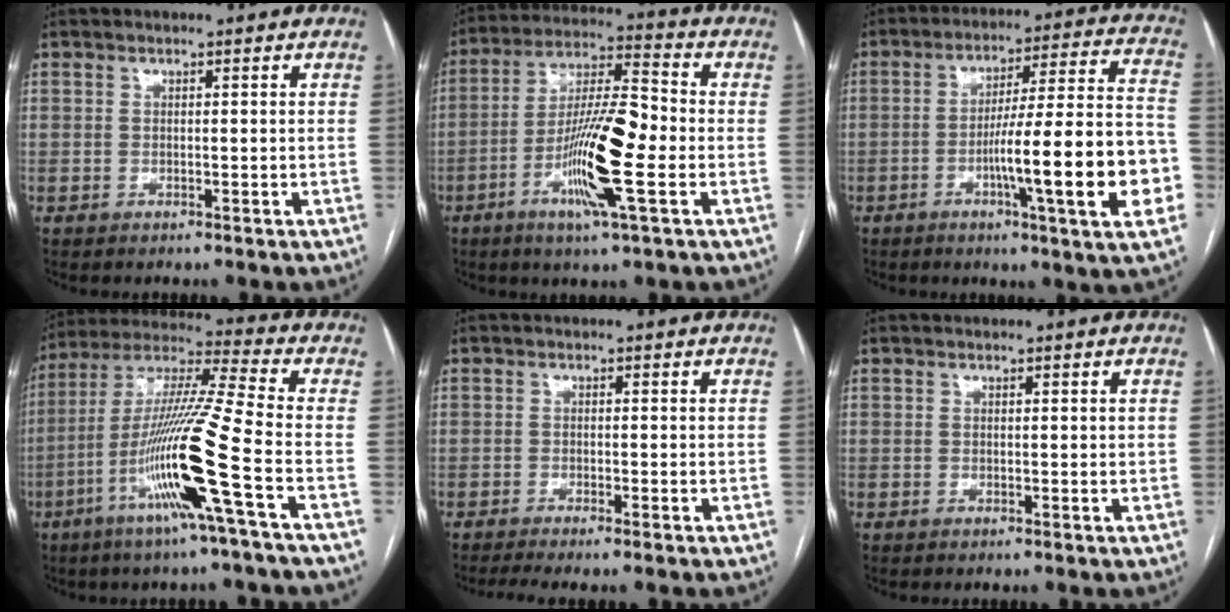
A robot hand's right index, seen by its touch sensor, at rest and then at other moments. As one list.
[{"total": 14.2, "force": [-4.0, 1.2, 13.5], "torque": [-0.252, -0.002, -0.077]}, {"total": 19.5, "force": [-5.5, 0.3, 18.7], "torque": [-0.233, 0.010, -0.079]}, {"total": 17.3, "force": [-6.4, -1.7, 16.0], "torque": [-0.315, -0.016, -0.127]}, {"total": 2.9, "force": [-2.1, 0.0, 2.0], "torque": [-0.034, -0.005, -0.041]}, {"total": 0.6, "force": [0.3, 0.3, 0.4], "torque": [-0.002, 0.000, 0.003]}]